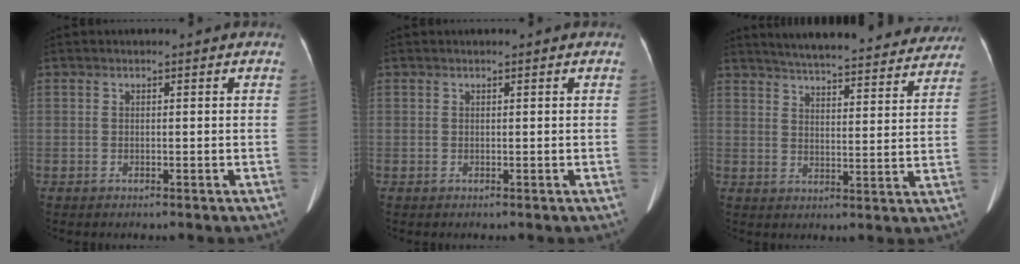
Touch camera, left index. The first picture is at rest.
{"total": 0.0}
{"total": 25.9, "force": [23.6, 4.3, 9.6], "torque": [-0.143, -0.022, 0.294]}